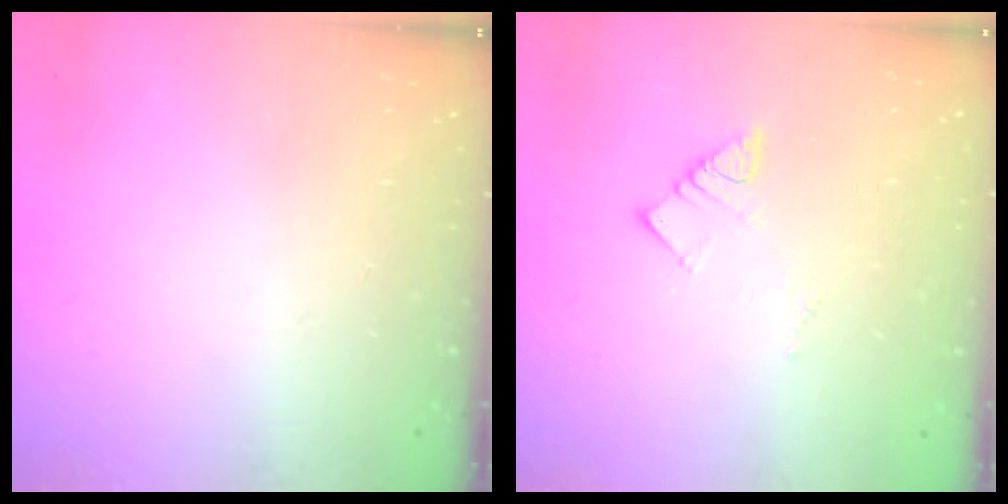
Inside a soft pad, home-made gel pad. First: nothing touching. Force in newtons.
{"total": 3.9, "press": 3.9, "slide": 0.2}